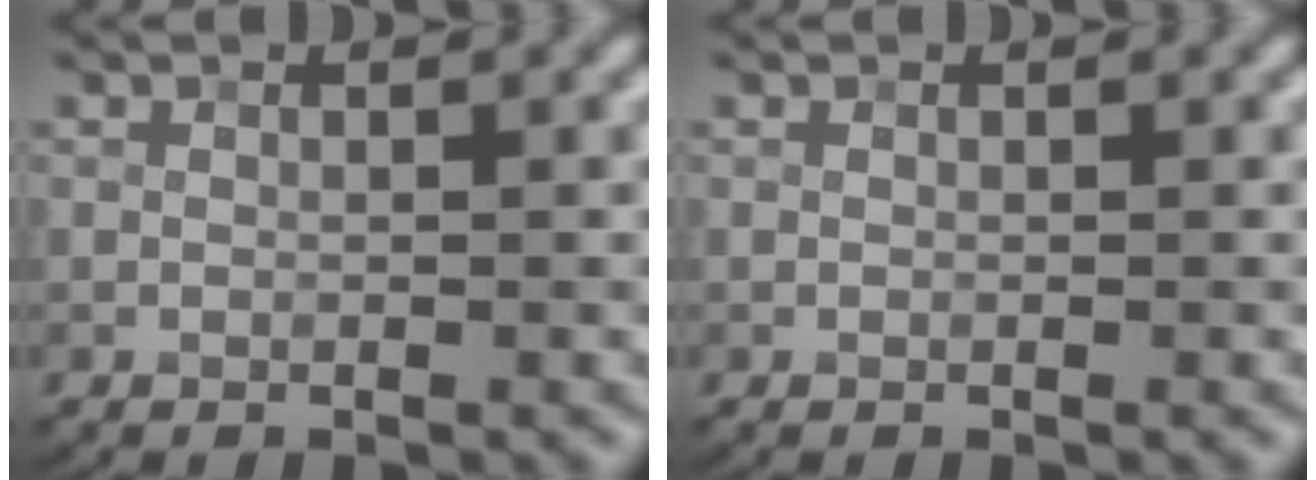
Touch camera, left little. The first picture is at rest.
{"total": 0.0}